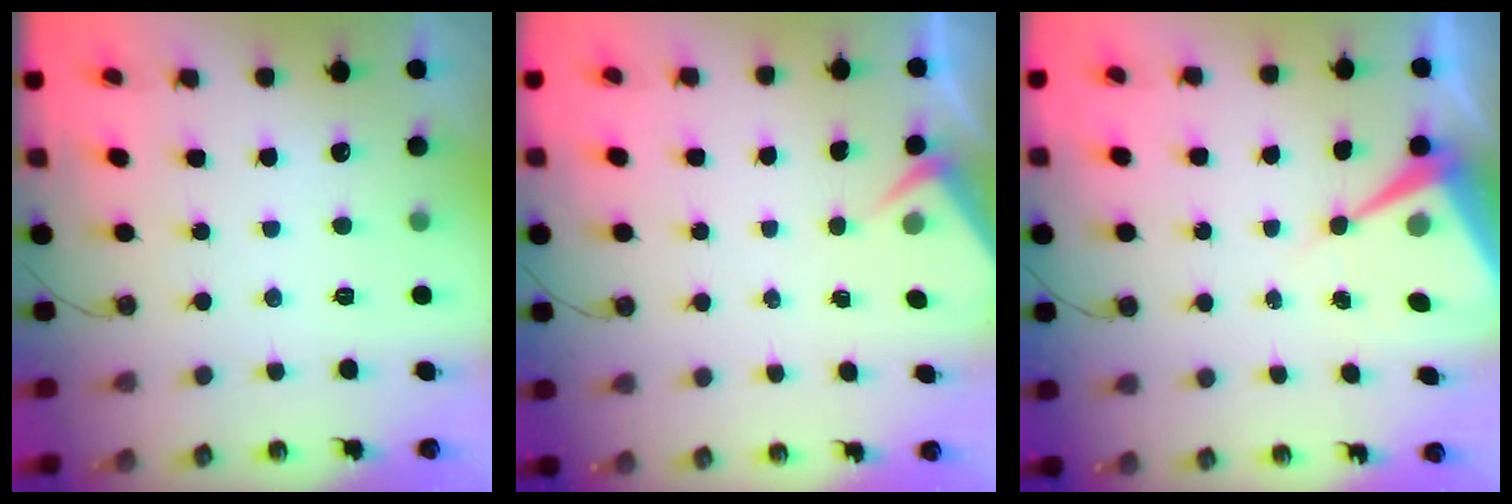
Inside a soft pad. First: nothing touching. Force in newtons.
{"total": 3.2, "press": 3.2, "slide": 0.5}
{"total": 9.2, "press": 9.2, "slide": 0.7}